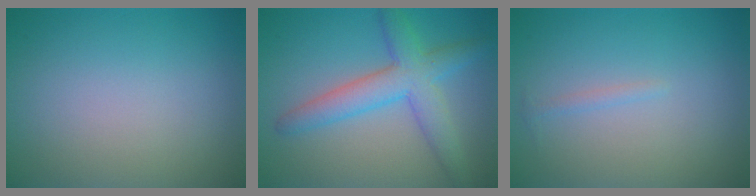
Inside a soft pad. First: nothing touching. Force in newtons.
{"total": 5.2, "press": 5.2, "slide": 0.3}
{"total": 0.6, "press": 0.6, "slide": 0.1}